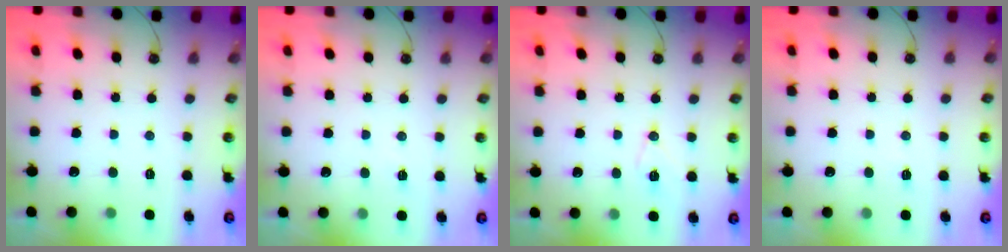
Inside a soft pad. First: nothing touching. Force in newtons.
{"total": 3.0, "press": 2.2, "slide": 2.1}
{"total": 6.8, "press": 6.2, "slide": 2.9}
{"total": 6.2, "press": 4.4, "slide": 4.4}